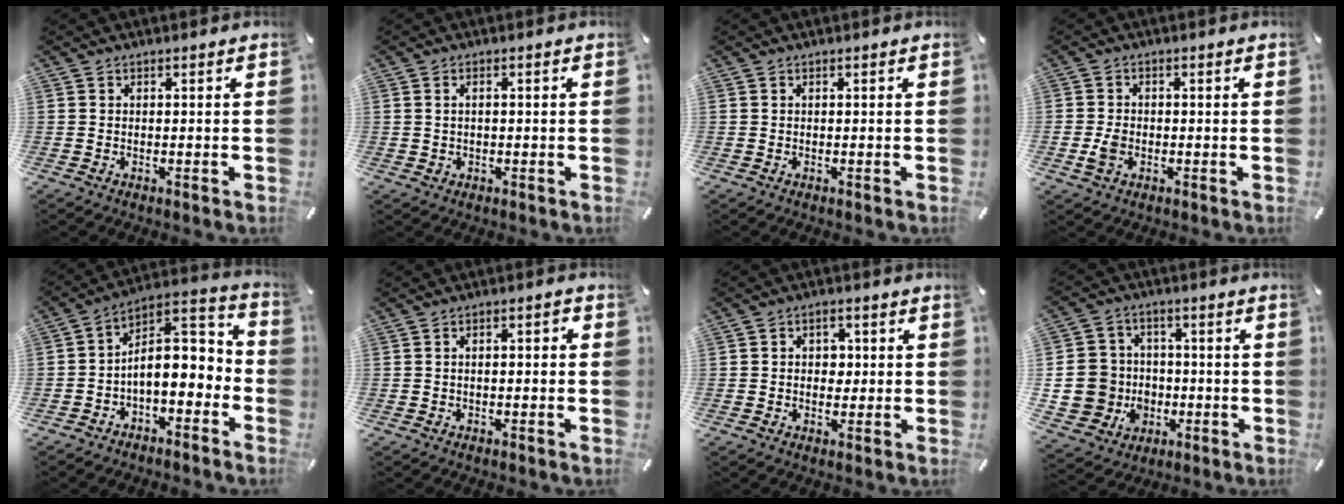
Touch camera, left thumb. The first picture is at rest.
{"total": 1.9, "force": [0.2, 1.2, 1.4], "torque": [-0.022, 0.002, 0.001]}
{"total": 0.0}
{"total": 3.3, "force": [-0.8, 2.5, 2.0], "torque": [-0.041, 0.002, -0.015]}
{"total": 10.2, "force": [-1.0, 6.9, 7.4], "torque": [-0.097, -0.013, -0.017]}
{"total": 2.3, "force": [-1.1, 1.0, 1.8], "torque": [-0.031, 0.010, -0.022]}
{"total": 4.3, "force": [-0.1, 3.5, 2.5], "torque": [-0.027, 0.000, -0.010]}
{"total": 13.4, "force": [-2.5, 12.4, 4.3], "torque": [-0.091, 0.020, -0.037]}